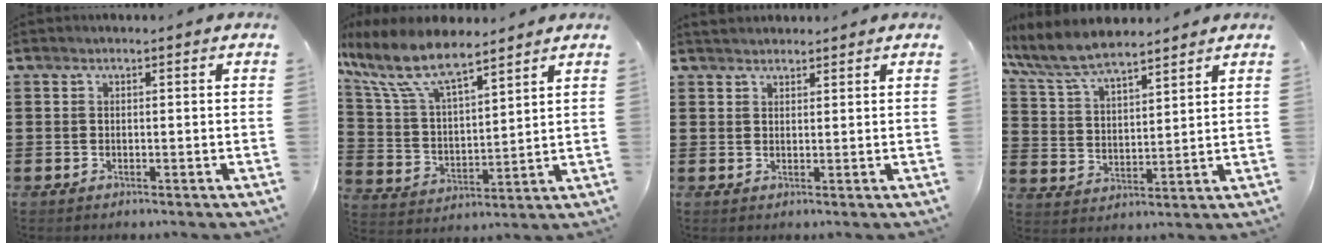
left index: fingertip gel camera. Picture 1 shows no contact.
{"total": 10.7, "force": [8.1, 3.0, 6.4], "torque": [-0.160, -0.031, 0.139]}
{"total": 1.7, "force": [1.6, 0.5, 0.1], "torque": [-0.006, 0.003, 0.033]}
{"total": 7.6, "force": [6.9, 1.5, 2.9], "torque": [-0.082, -0.025, 0.124]}